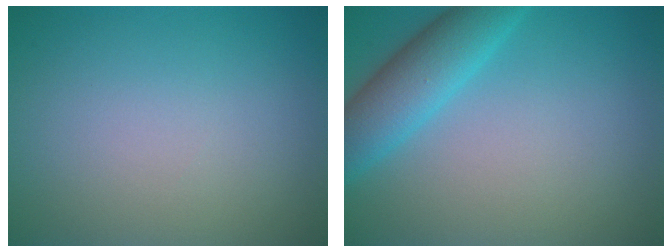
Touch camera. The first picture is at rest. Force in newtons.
{"total": 4.9, "press": 4.9, "slide": 0.3}